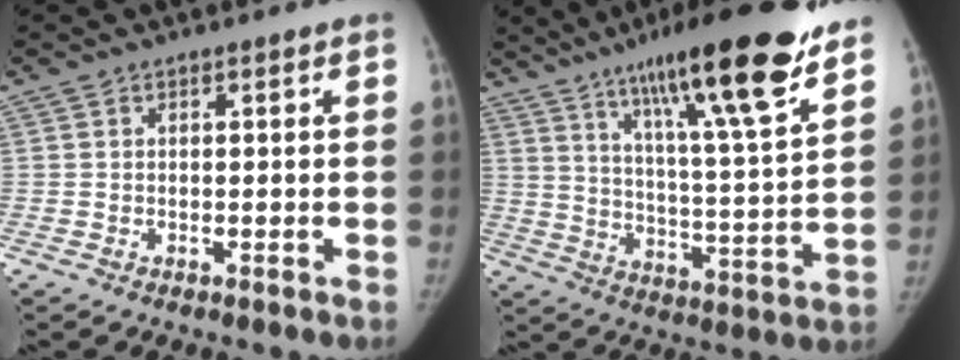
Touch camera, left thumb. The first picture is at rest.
{"total": 22.7, "force": [14.7, 3.0, 17.0], "torque": [-0.253, -0.053, 0.234]}